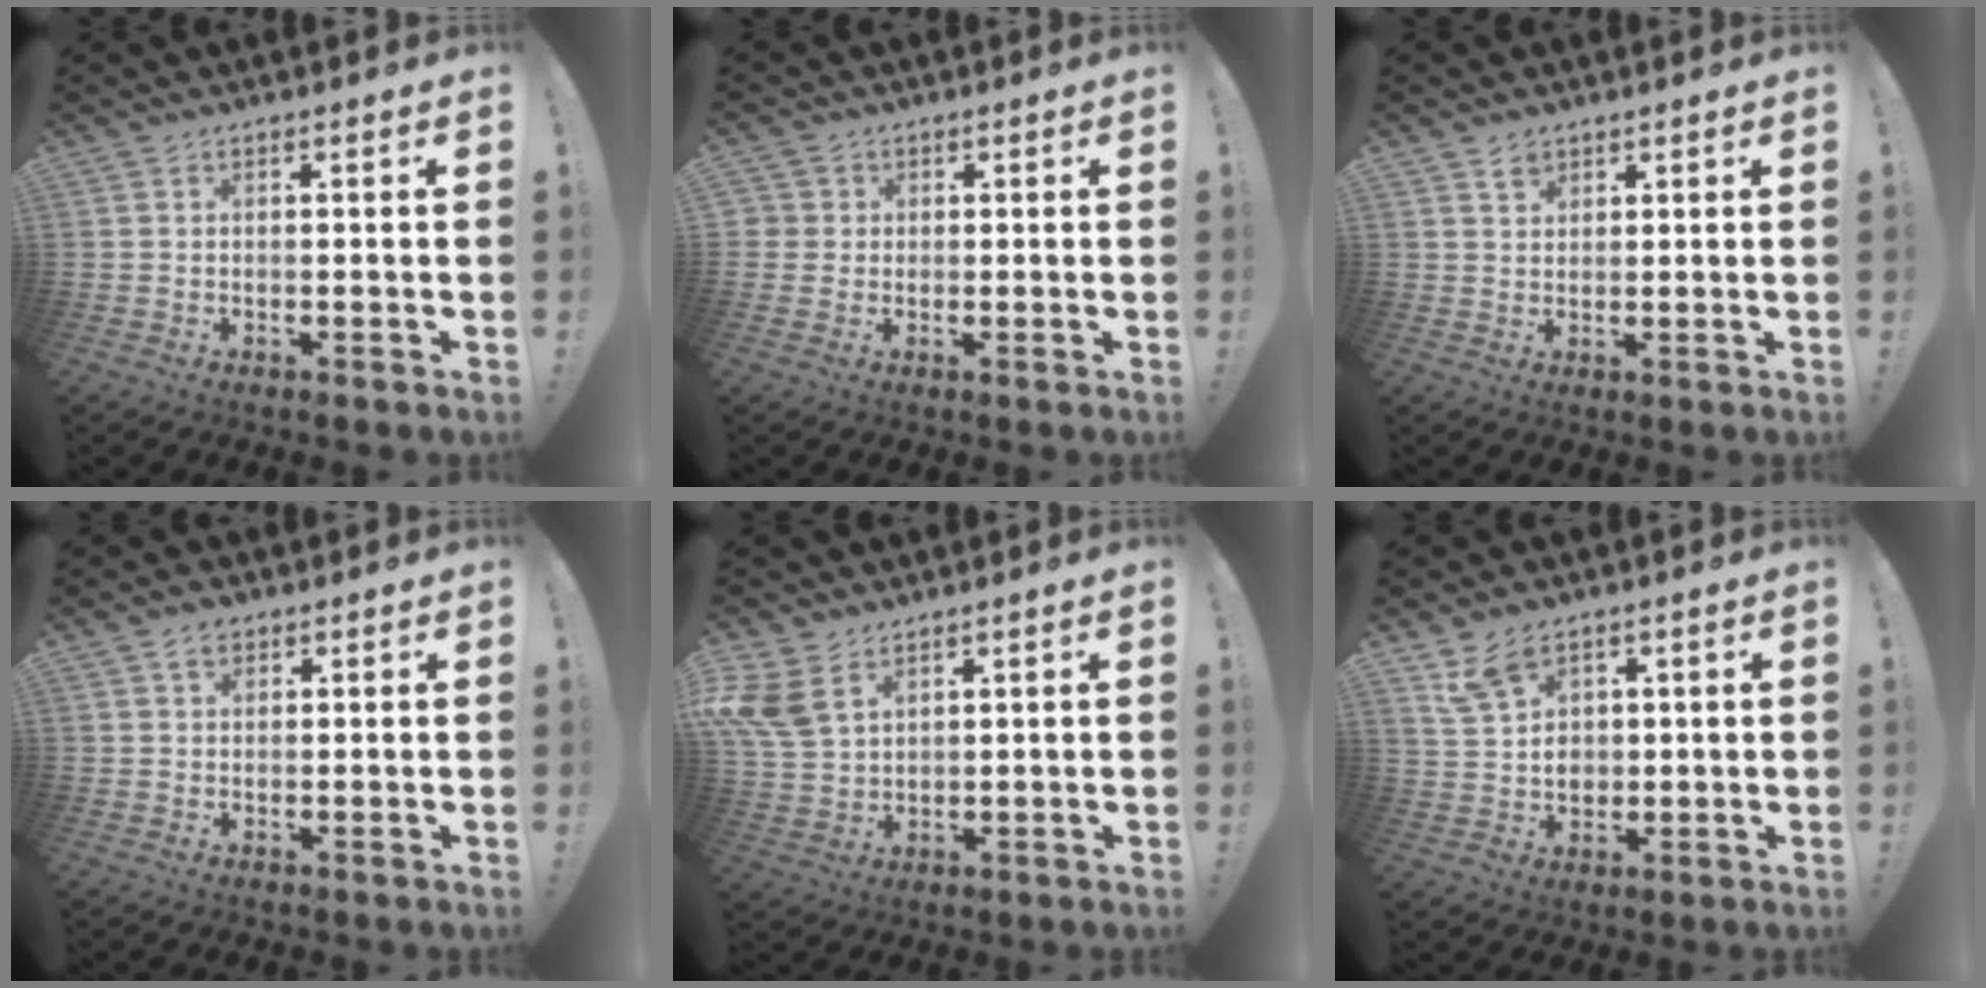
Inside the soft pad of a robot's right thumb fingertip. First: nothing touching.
{"total": 2.6, "force": [0.5, 2.5, 0.4], "torque": [-0.004, 0.002, 0.008]}
{"total": 2.8, "force": [2.1, 1.7, 0.8], "torque": [-0.001, -0.013, 0.037]}
{"total": 7.5, "force": [4.7, 5.4, 2.1], "torque": [-0.030, -0.020, 0.090]}
{"total": 9.7, "force": [5.1, 6.2, 5.5], "torque": [-0.120, -0.018, 0.102]}
{"total": 9.1, "force": [5.1, 6.6, 3.7], "torque": [-0.068, -0.021, 0.104]}